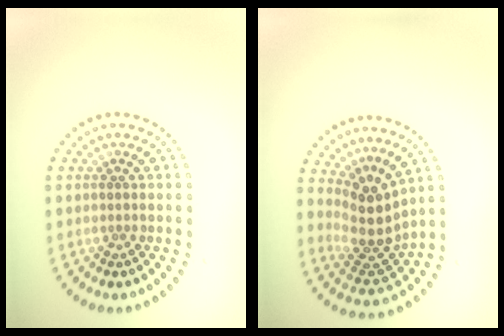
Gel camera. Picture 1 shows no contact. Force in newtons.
{"total": 4.0, "press": 2.8, "slide": 2.8}